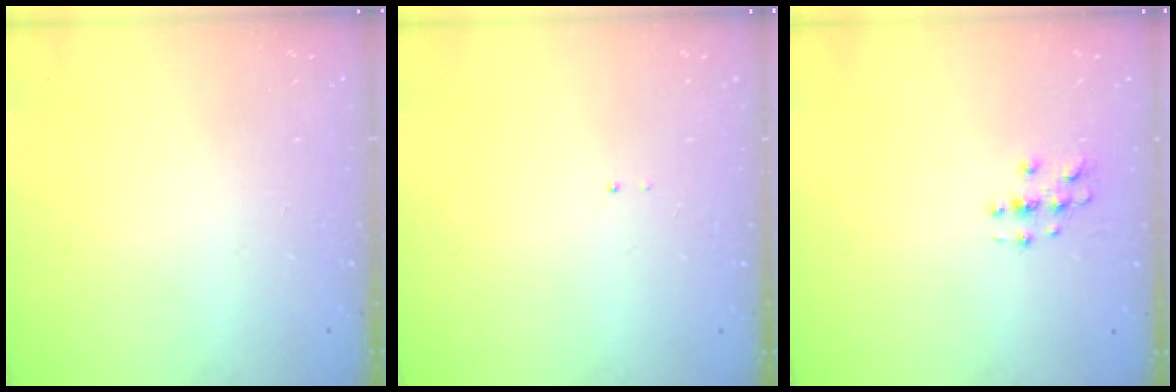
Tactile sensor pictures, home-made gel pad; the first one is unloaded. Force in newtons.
{"total": 0.7, "press": 0.7, "slide": 0.1}
{"total": 2.8, "press": 2.8, "slide": 0.3}